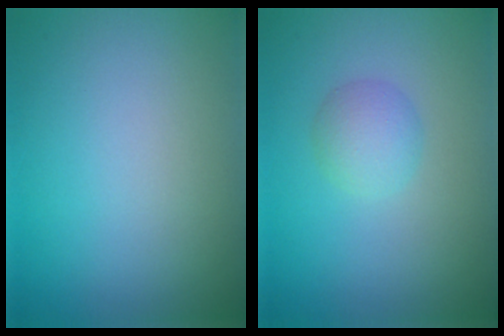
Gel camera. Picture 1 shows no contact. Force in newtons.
{"total": 2.1, "press": 2.1, "slide": 0.1}